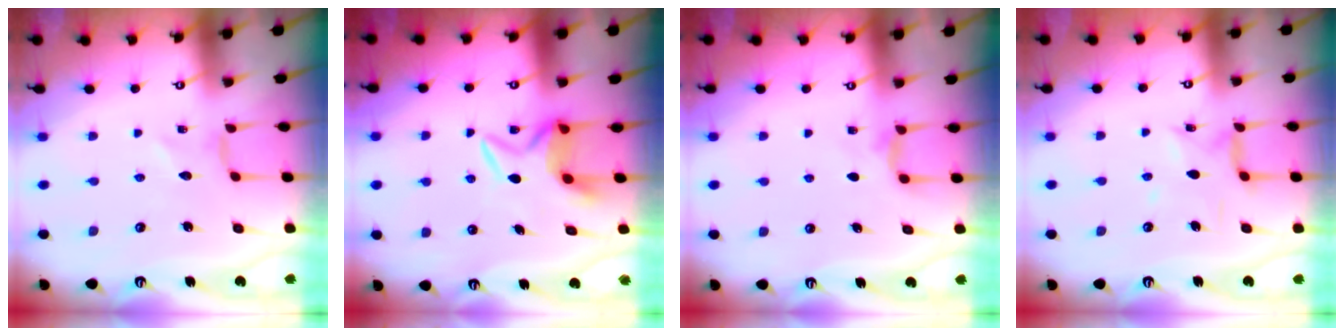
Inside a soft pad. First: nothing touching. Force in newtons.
{"total": 6.4, "press": 6.3, "slide": 1.0}
{"total": 4.8, "press": 4.7, "slide": 0.6}
{"total": 6.7, "press": 6.7, "slide": 0.4}